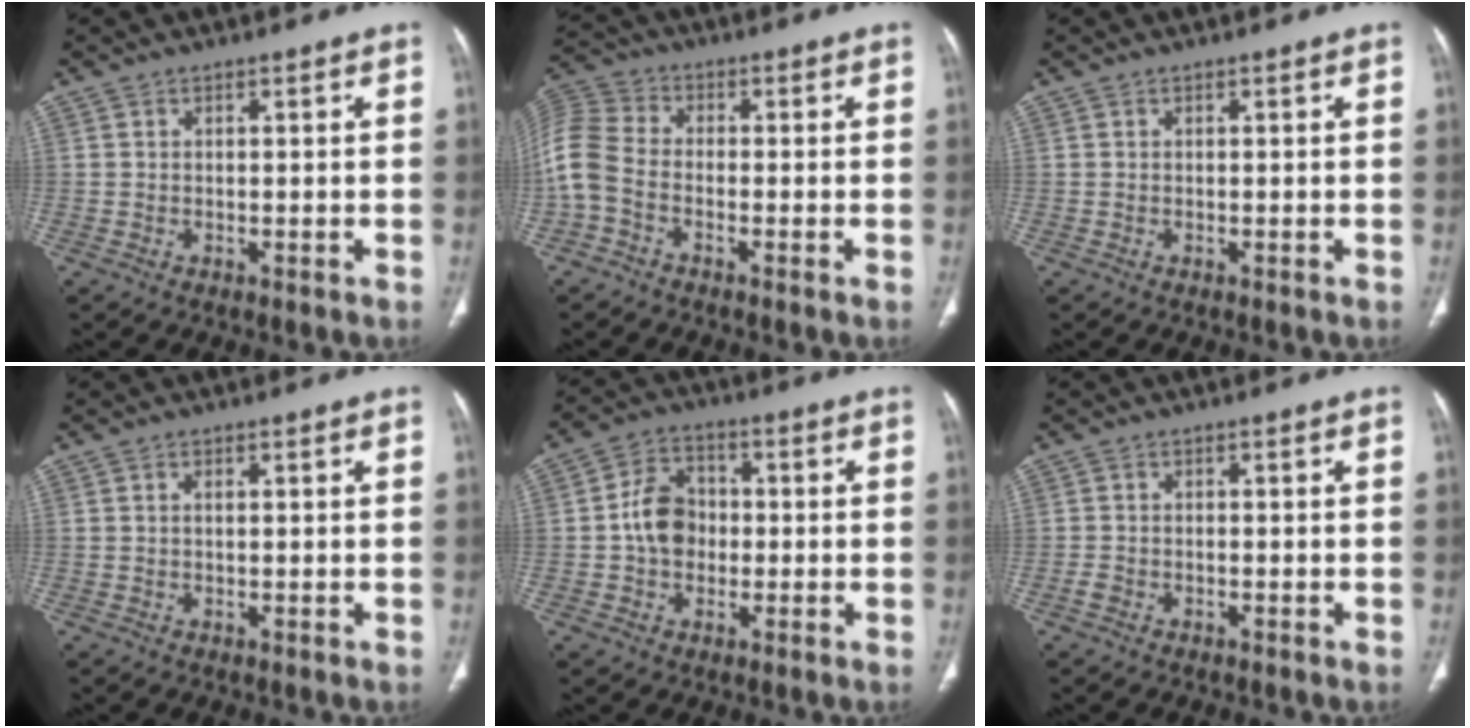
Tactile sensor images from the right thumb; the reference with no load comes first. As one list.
[{"total": 8.7, "force": [-2.5, 5.7, 6.1], "torque": [-0.136, 0.024, -0.063]}, {"total": 0.0}, {"total": 1.0, "force": [0.2, 0.5, 0.8], "torque": [-0.018, 0.005, 0.004]}, {"total": 8.3, "force": [-0.5, 6.5, 5.0], "torque": [-0.065, 0.022, -0.018]}, {"total": 1.3, "force": [-0.9, 0.8, 0.6], "torque": [-0.016, 0.004, -0.019]}]